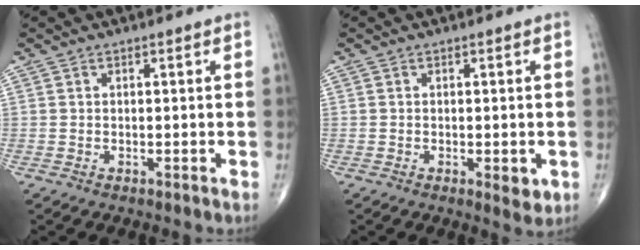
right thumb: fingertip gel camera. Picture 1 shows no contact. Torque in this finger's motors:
{"motor_torque": [0.31, 0.64, 0.16, -0.25, 0.08]}